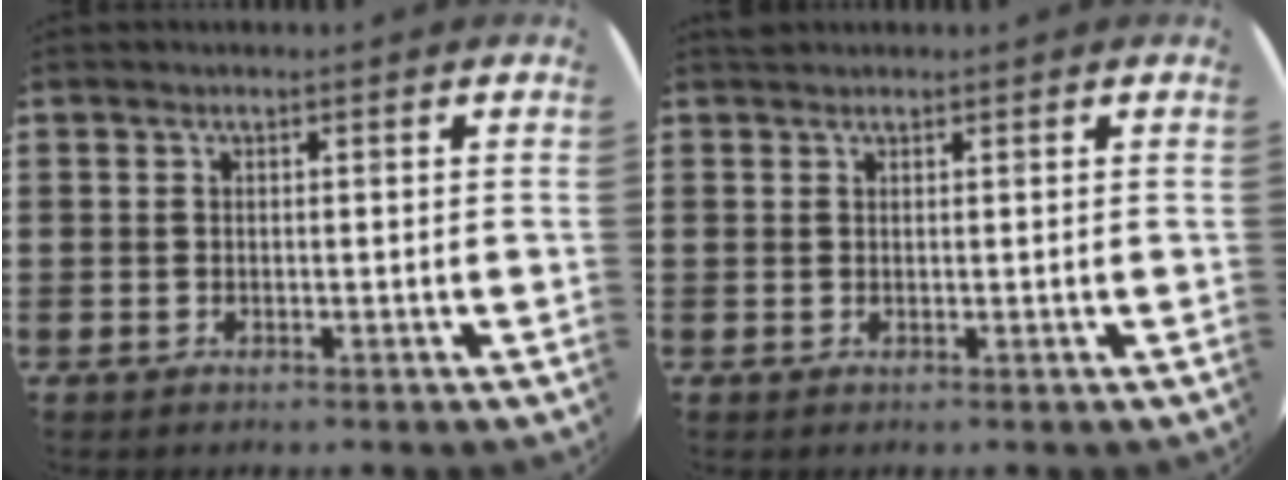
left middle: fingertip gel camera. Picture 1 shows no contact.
{"total": 0.6, "force": [0.6, 0.2, -0.1], "torque": [0.002, 0.003, 0.012]}